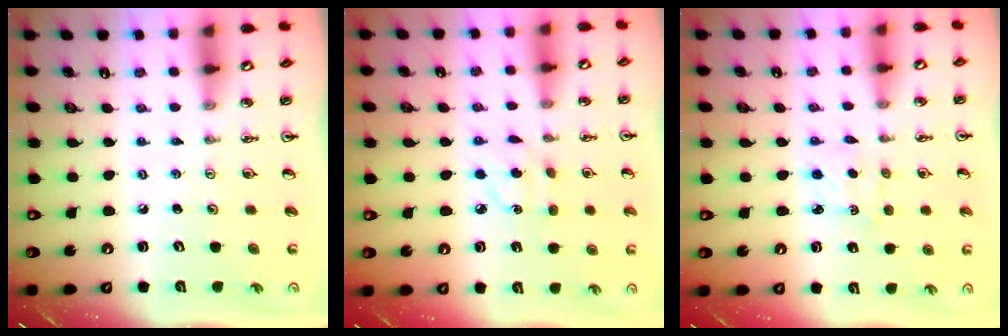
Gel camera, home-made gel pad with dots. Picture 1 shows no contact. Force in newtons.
{"total": 5.7, "press": 5.7, "slide": 0.7}
{"total": 3.1, "press": 3.1, "slide": 0.2}